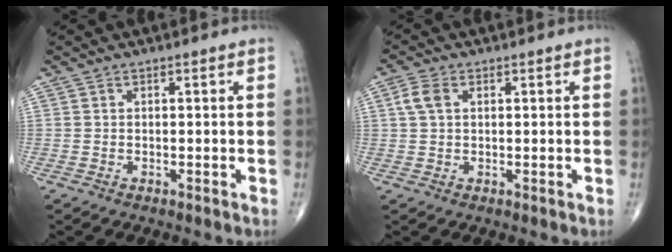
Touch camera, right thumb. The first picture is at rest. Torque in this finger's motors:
{"motor_torque": [-0.27, 0.29, 0.32, 0.10, 0.02]}